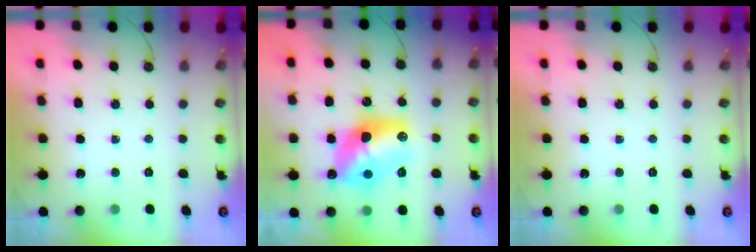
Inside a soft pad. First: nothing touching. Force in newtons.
{"total": 14.3, "press": 14.2, "slide": 0.8}
{"total": 0.0}